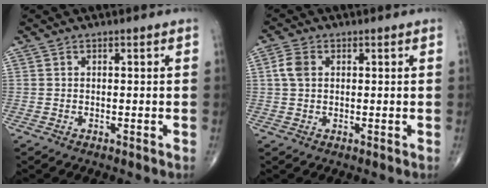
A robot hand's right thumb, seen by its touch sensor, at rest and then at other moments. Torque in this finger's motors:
{"motor_torque": [-0.09, 0.11, 0.01, -0.05, 0.02]}